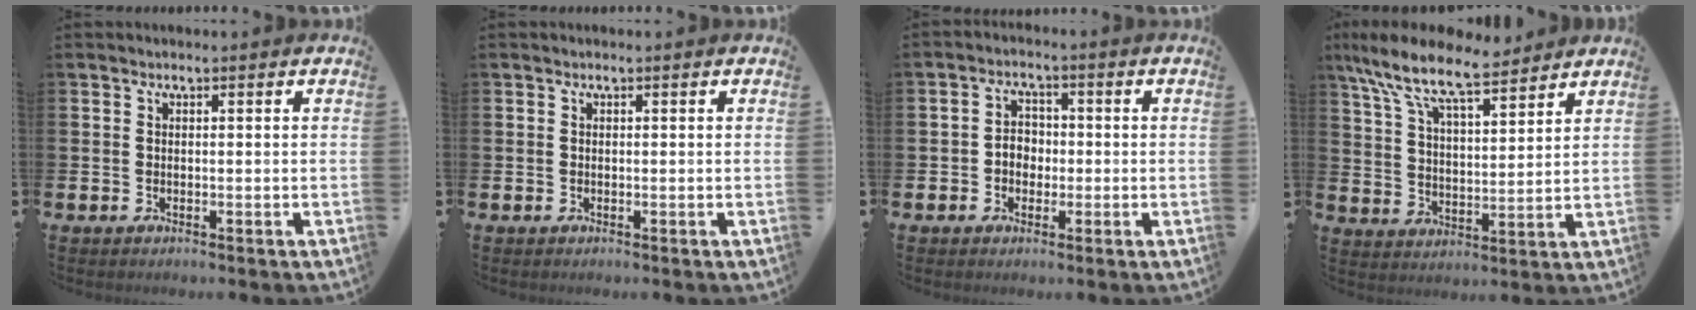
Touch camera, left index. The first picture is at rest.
{"total": 0.0}
{"total": 3.0, "force": [-0.6, 2.5, 1.5], "torque": [-0.025, 0.006, -0.017]}
{"total": 10.1, "force": [8.6, 2.5, 4.7], "torque": [-0.130, -0.043, 0.151]}